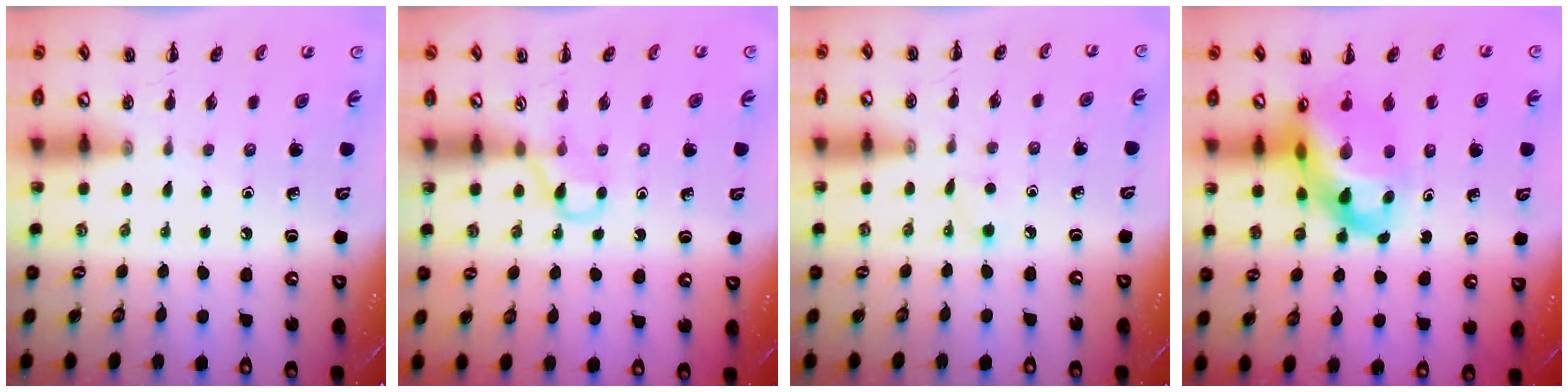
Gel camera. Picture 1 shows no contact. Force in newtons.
{"total": 2.6, "press": 2.5, "slide": 0.9}
{"total": 2.2, "press": 2.0, "slide": 0.8}
{"total": 11.4, "press": 11.1, "slide": 2.8}